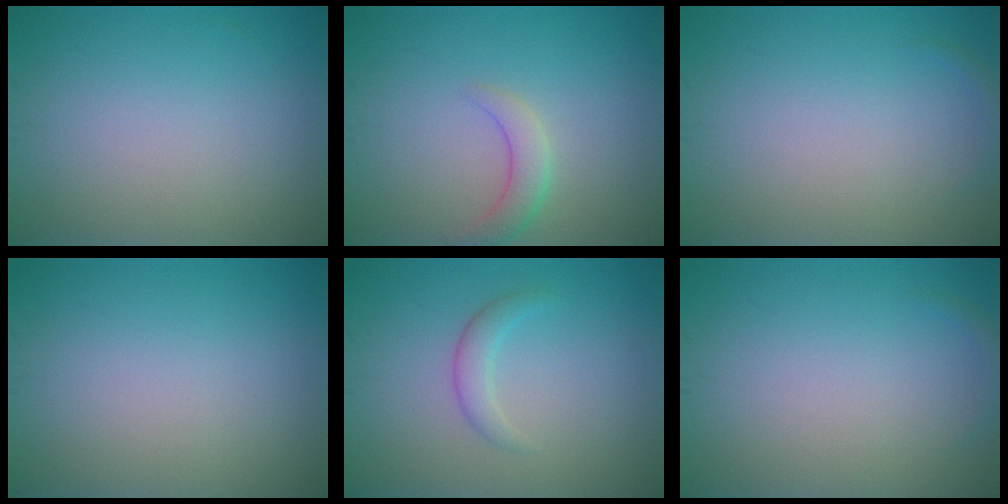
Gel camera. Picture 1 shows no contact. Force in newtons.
{"total": 2.3, "press": 2.2, "slide": 0.1}
{"total": 0.6, "press": 0.6, "slide": 0.1}
{"total": 0.0}
{"total": 1.7, "press": 1.7, "slide": 0.1}
{"total": 0.6, "press": 0.6, "slide": 0.1}